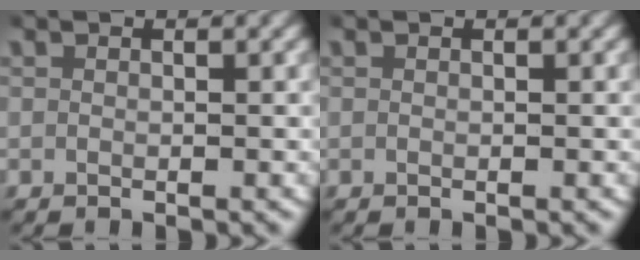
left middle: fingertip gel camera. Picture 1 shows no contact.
{"total": 0.0}